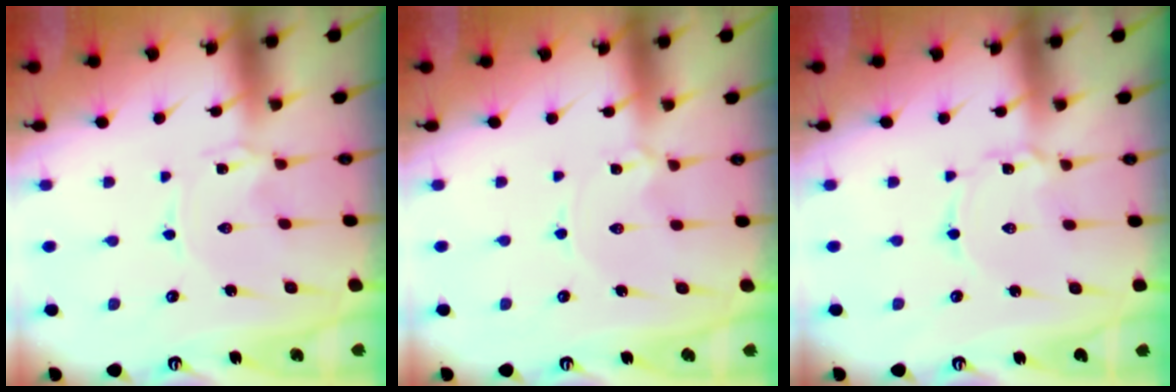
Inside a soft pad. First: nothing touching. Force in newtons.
{"total": 1.7, "press": 1.6, "slide": 0.1}
{"total": 1.7, "press": 1.7, "slide": 0.0}